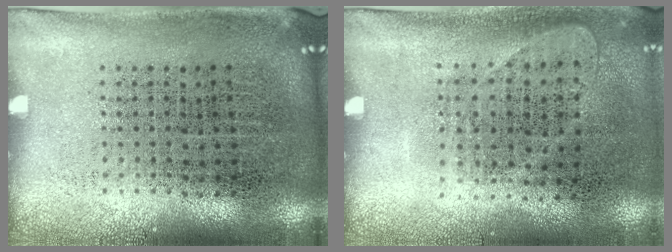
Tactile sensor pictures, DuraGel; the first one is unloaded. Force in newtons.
{"total": 0.9, "press": 0.8, "slide": 0.4}